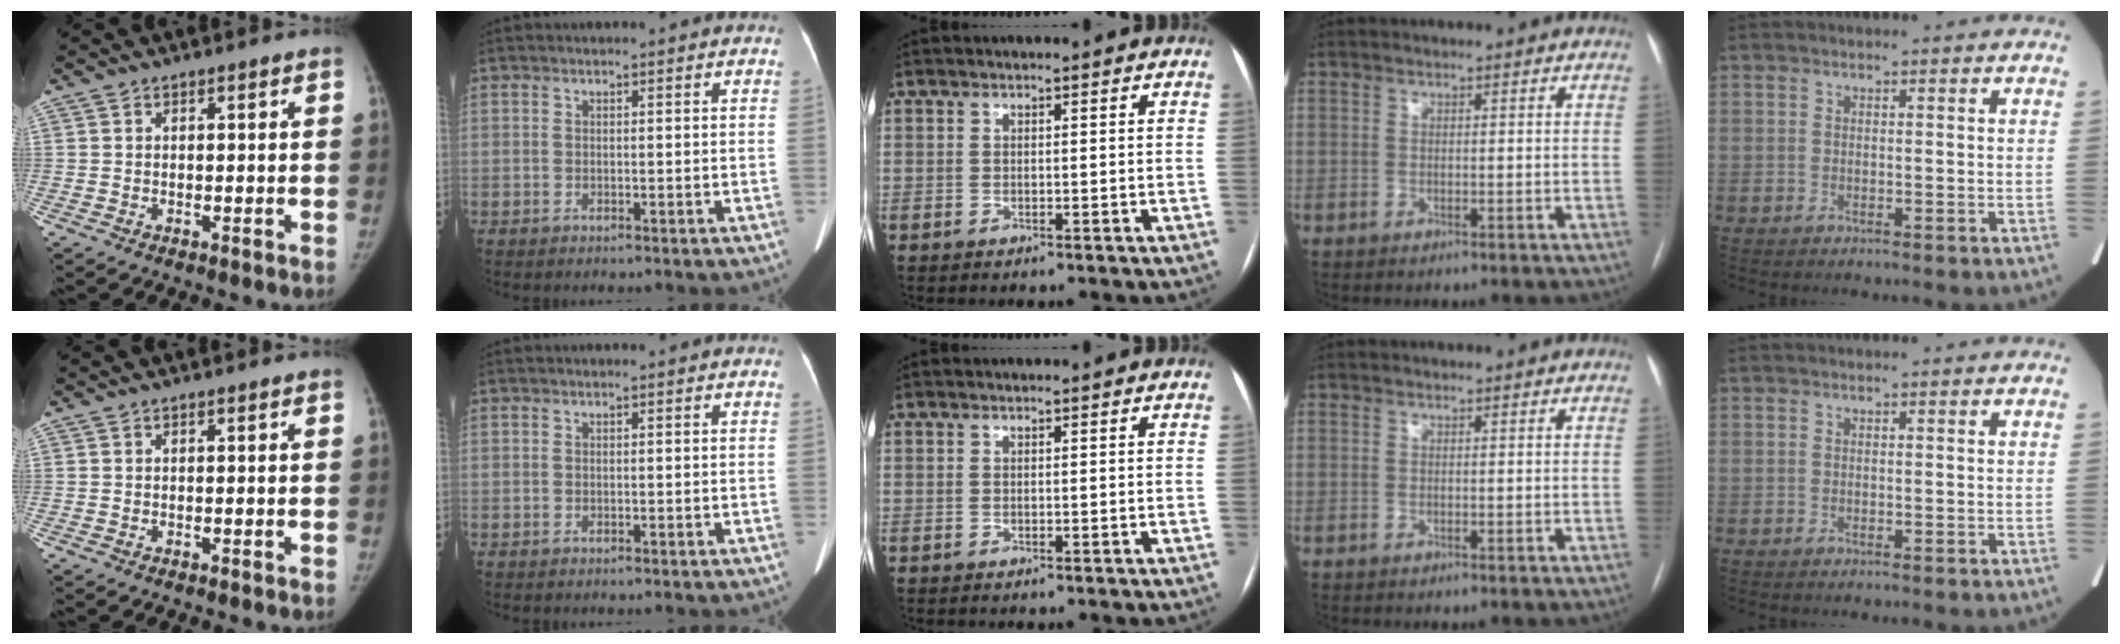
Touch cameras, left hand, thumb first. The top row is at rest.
{}